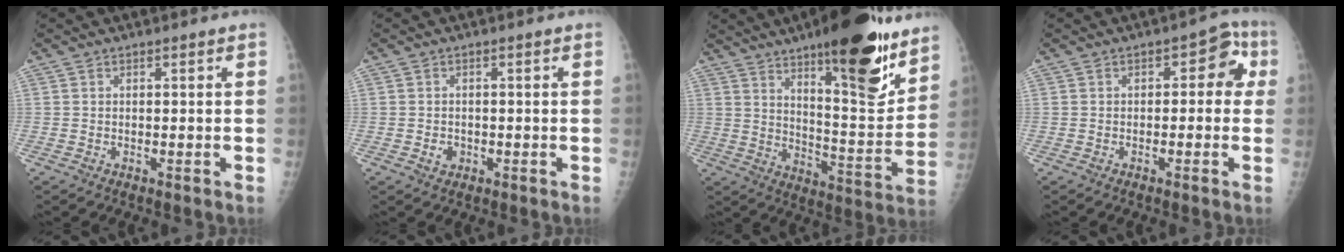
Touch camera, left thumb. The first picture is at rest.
{"total": 1.7, "force": [-0.6, 1.5, 0.5], "torque": [-0.001, 0.003, -0.006]}
{"total": 22.5, "force": [14.3, 6.0, 16.4], "torque": [-0.202, -0.081, 0.218]}
{"total": 5.5, "force": [0.2, 3.6, 4.2], "torque": [-0.011, 0.024, -0.010]}